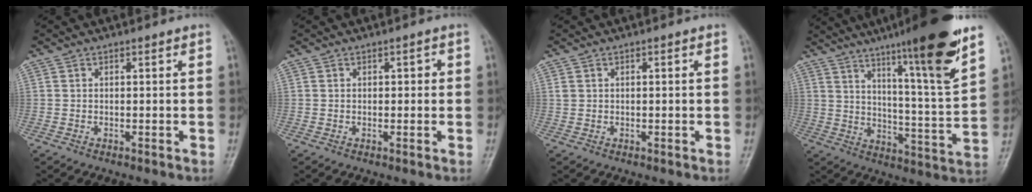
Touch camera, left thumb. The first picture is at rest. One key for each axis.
{"total": 1.2, "fx": 0.2, "fy": 0.8, "fz": 0.8, "tx": 0.002, "ty": 0.003, "tz": -0.001}
{"total": 0.9, "fx": 0.3, "fy": 0.6, "fz": 0.6, "tx": -0.008, "ty": 0.002, "tz": 0.007}
{"total": 19.5, "fx": 12.4, "fy": 1.0, "fz": 15.1, "tx": -0.208, "ty": -0.062, "tz": 0.189}